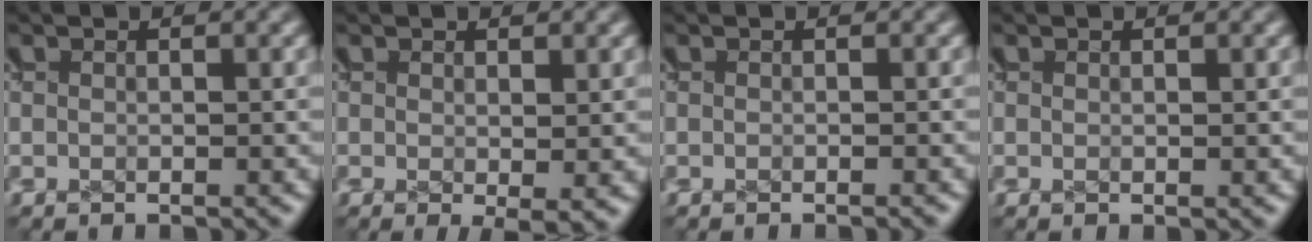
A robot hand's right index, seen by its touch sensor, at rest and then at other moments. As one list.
[{"total": 2.2, "force": [-0.6, 0.7, 2.0], "torque": [-0.024, -0.014, -0.001]}, {"total": 0.6, "force": [-0.5, 0.2, 0.2], "torque": [0.004, 0.002, -0.010]}, {"total": 0.0}]